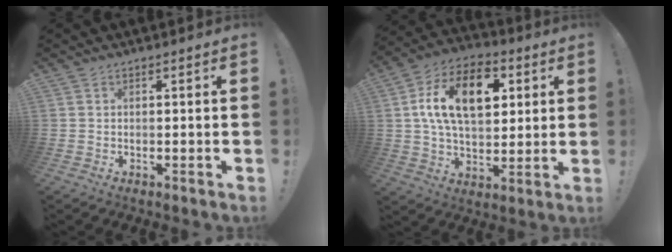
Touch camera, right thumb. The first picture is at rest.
{"total": 18.4, "force": [5.5, 10.9, 13.8], "torque": [-0.227, -0.004, 0.094]}